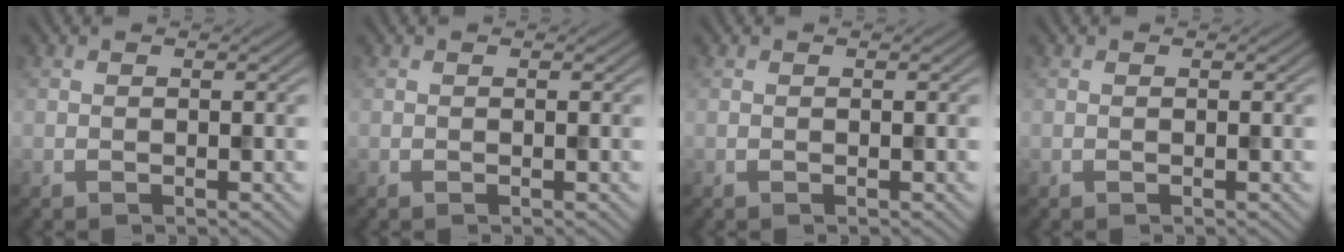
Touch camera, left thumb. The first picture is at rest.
{"total": 0.0}
{"total": 0.0}
{"total": 0.0}